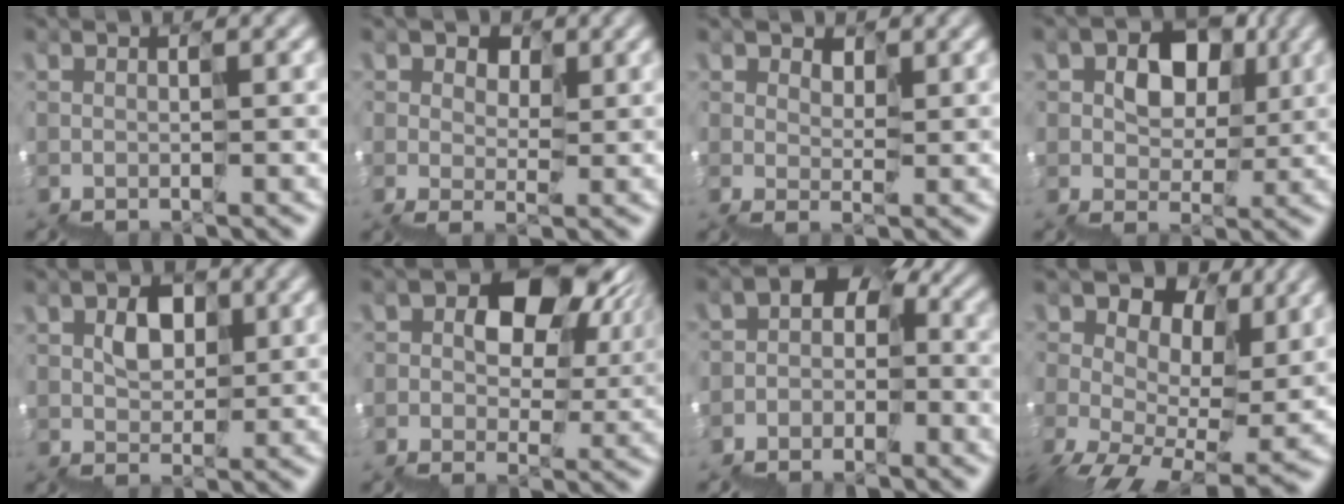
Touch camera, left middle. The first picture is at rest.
{"total": 2.9, "force": [1.5, 2.2, 1.1], "torque": [-0.028, 0.021, 0.019]}
{"total": 1.7, "force": [1.3, 1.1, 0.2], "torque": [-0.012, 0.016, 0.020]}
{"total": 6.3, "force": [1.9, 5.1, 3.3], "torque": [-0.047, 0.021, 0.032]}
{"total": 2.8, "force": [1.4, 2.2, 1.0], "torque": [-0.028, 0.021, 0.026]}
{"total": 10.3, "force": [2.3, 7.2, 7.0], "torque": [-0.126, 0.016, 0.034]}
{"total": 4.7, "force": [-2.5, 3.4, 1.9], "torque": [-0.030, 0.000, -0.041]}
{"total": 12.3, "force": [0.7, 8.6, 8.8], "torque": [-0.165, -0.008, 0.045]}